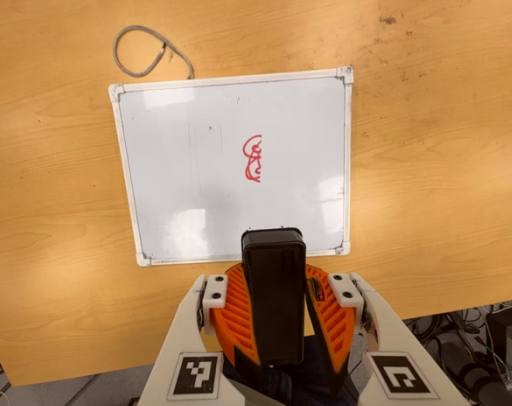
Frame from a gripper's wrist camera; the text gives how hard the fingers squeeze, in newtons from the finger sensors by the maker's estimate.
{"total": 10.3, "left": 10.1, "right": 10.5}